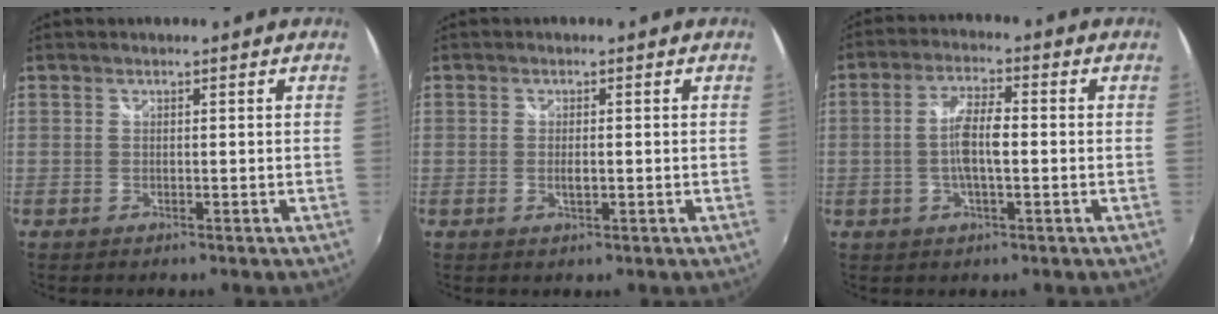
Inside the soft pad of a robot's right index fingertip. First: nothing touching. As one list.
[{"total": 1.5, "force": [-0.3, 0.6, 1.4], "torque": [-0.025, -0.001, -0.004]}, {"total": 6.7, "force": [-0.7, 1.7, 6.4], "torque": [-0.122, 0.005, -0.015]}]